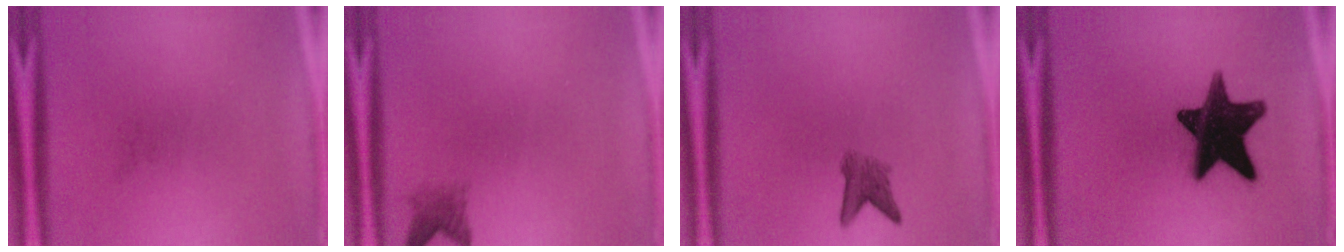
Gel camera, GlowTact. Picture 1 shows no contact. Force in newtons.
{"total": 2.2}
{"total": 3.0}
{"total": 17.4}